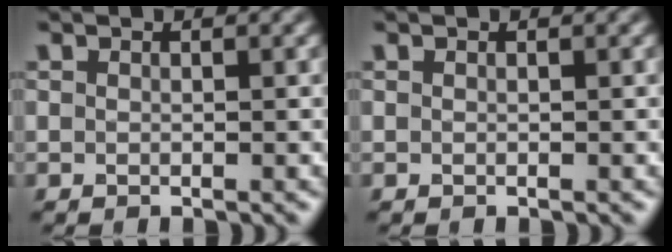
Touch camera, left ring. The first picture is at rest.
{"total": 0.0}